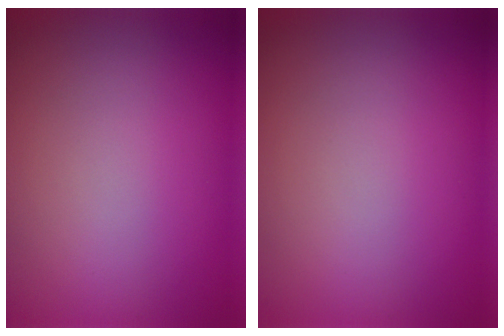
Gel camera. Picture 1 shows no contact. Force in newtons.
{"total": 0.0}